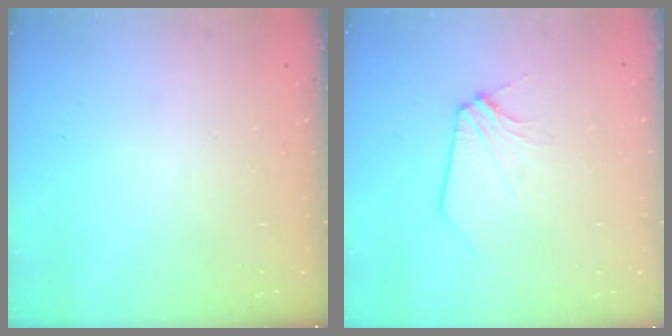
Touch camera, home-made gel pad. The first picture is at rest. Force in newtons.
{"total": 2.3, "press": 2.2, "slide": 0.5}